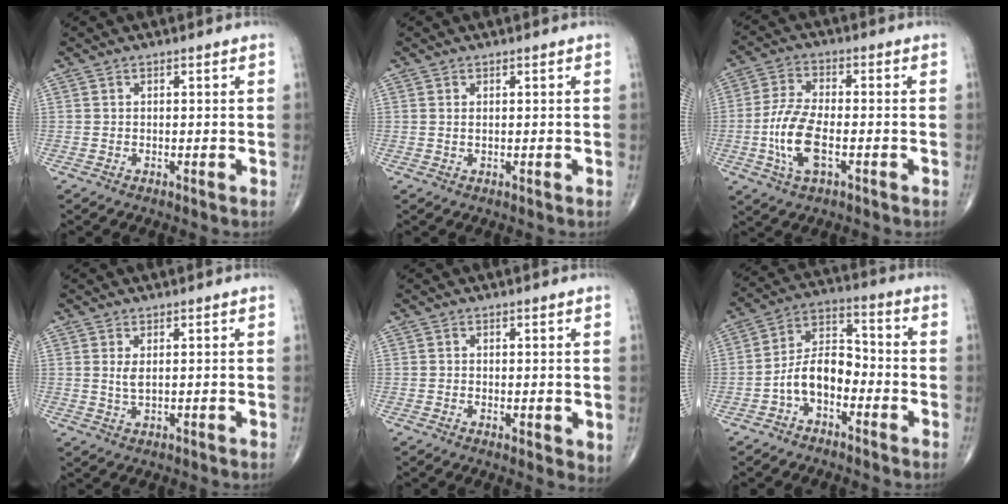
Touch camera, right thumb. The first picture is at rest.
{"total": 0.6, "force": [0.2, 0.2, 0.5], "torque": [-0.012, 0.001, 0.006]}
{"total": 10.3, "force": [-2.5, 4.5, 8.9], "torque": [-0.191, 0.011, -0.050]}
{"total": 2.3, "force": [0.7, 0.9, 2.0], "torque": [-0.041, -0.007, 0.018]}
{"total": 3.2, "force": [0.0, 1.3, 2.9], "torque": [-0.037, -0.012, 0.000]}
{"total": 9.3, "force": [-3.4, 5.6, 6.7], "torque": [-0.105, 0.044, -0.072]}